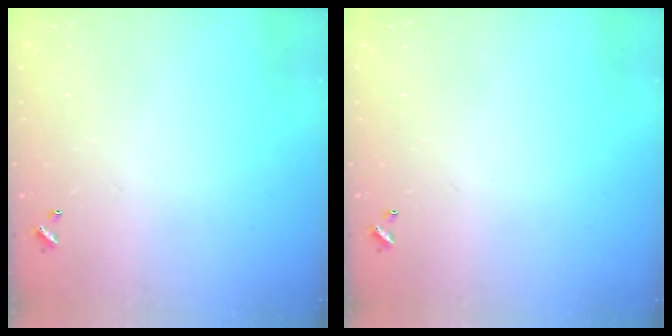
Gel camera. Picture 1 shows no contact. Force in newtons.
{"total": 0.0}